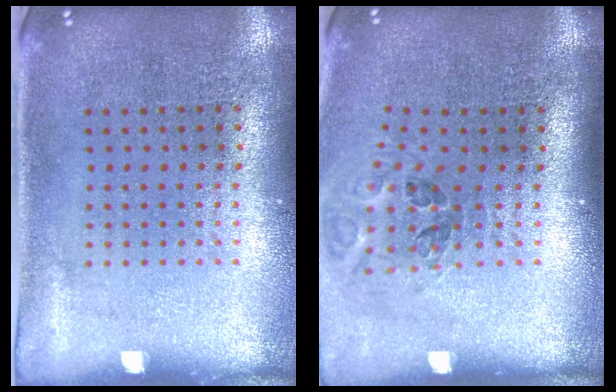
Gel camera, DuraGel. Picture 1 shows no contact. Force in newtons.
{"total": 1.2, "press": 1.1, "slide": 0.5}